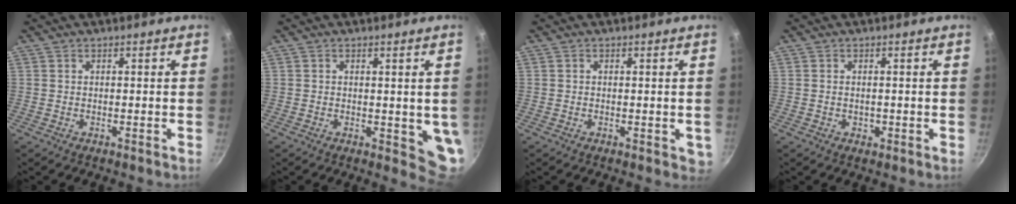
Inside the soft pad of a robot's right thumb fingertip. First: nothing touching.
{"total": 5.5, "force": [0.4, 3.0, 4.6], "torque": [-0.051, -0.016, 0.006]}
{"total": 2.3, "force": [-0.2, 1.6, 1.7], "torque": [-0.016, -0.001, 0.000]}
{"total": 1.2, "force": [-0.2, 1.0, 0.7], "torque": [-0.008, 0.001, -0.004]}